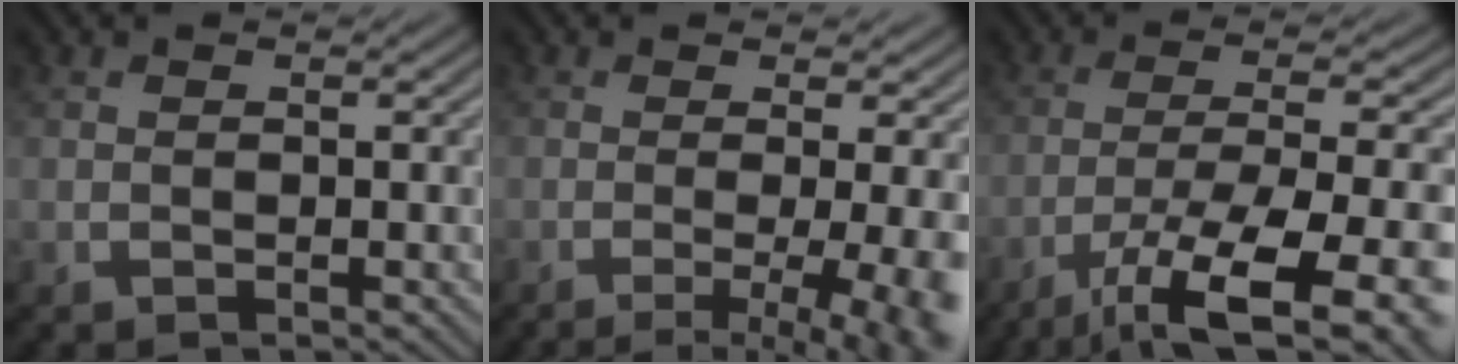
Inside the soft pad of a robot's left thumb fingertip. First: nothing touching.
{"total": 9.0, "force": [-2.2, 2.3, 8.4], "torque": [-0.096, -0.006, -0.023]}
{"total": 14.3, "force": [-8.3, 3.5, 11.1], "torque": [-0.189, -0.018, -0.120]}